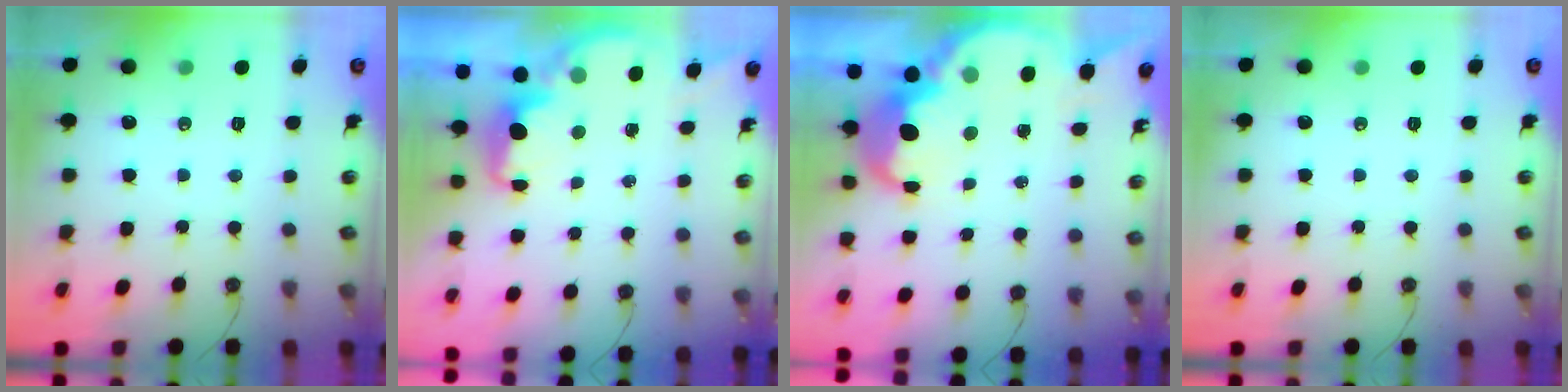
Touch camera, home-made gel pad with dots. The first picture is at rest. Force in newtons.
{"total": 2.3, "press": 2.2, "slide": 0.8}
{"total": 9.5, "press": 9.4, "slide": 0.9}
{"total": 0.0}